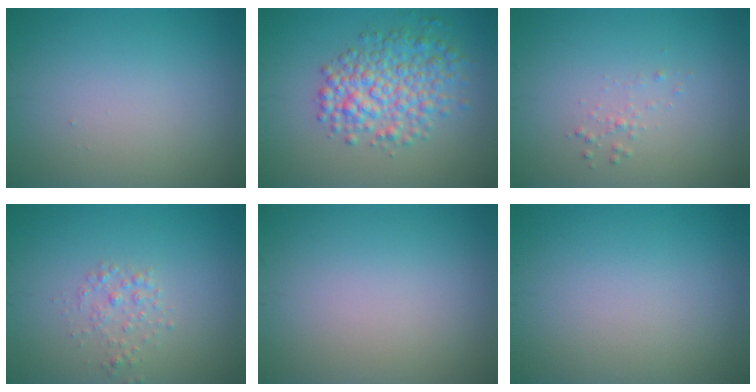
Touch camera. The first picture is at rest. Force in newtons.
{"total": 5.4, "press": 5.4, "slide": 0.1}
{"total": 0.7, "press": 0.7, "slide": 0.1}
{"total": 1.5, "press": 1.5, "slide": 0.0}
{"total": 0.0}
{"total": 0.0}